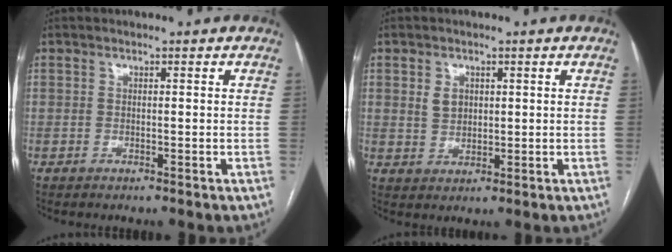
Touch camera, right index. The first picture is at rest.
{"total": 3.1, "force": [1.0, 2.4, 1.7], "torque": [-0.031, 0.005, 0.023]}